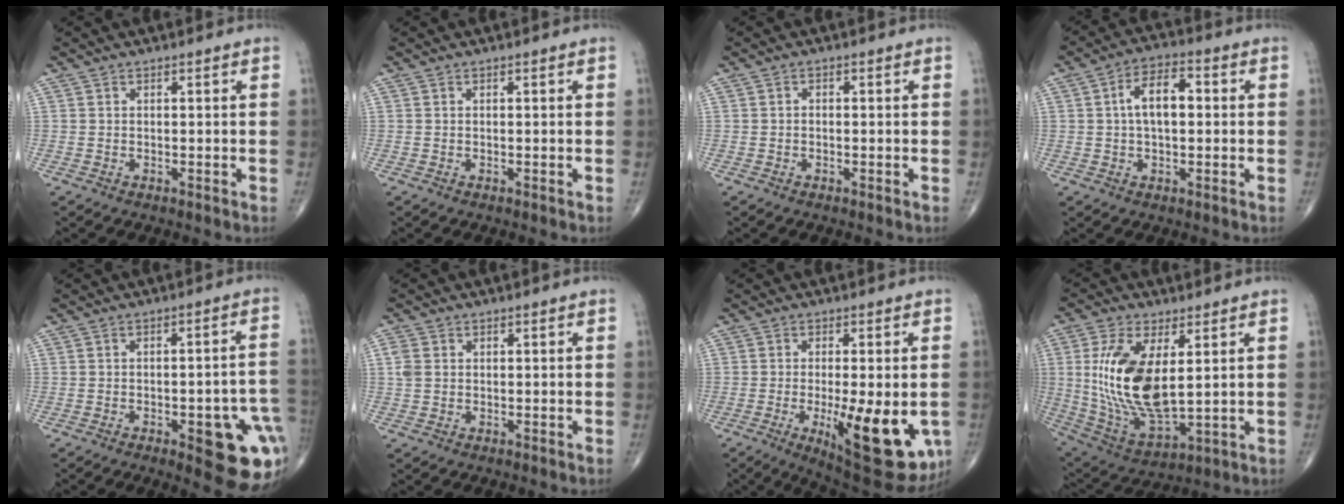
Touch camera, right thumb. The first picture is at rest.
{"total": 0.0}
{"total": 0.7, "force": [-0.1, 0.5, 0.5], "torque": [-0.007, 0.004, -0.003]}
{"total": 8.2, "force": [0.9, 4.3, 6.9], "torque": [-0.115, 0.020, 0.009]}
{"total": 16.1, "force": [-5.3, 5.6, 14.1], "torque": [-0.110, 0.028, -0.045]}
{"total": 2.6, "force": [0.4, 2.0, 1.6], "torque": [-0.041, 0.006, 0.010]}
{"total": 18.2, "force": [-4.5, 6.1, 16.5], "torque": [-0.201, -0.026, -0.045]}
{"total": 18.3, "force": [2.9, 8.4, 16.0], "torque": [-0.318, -0.022, 0.071]}